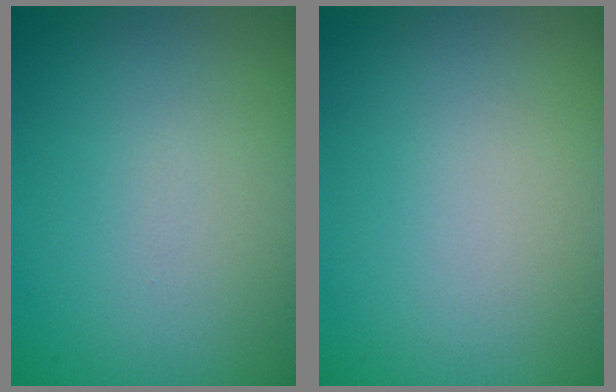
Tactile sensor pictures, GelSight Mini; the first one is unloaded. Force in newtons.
{"total": 0.0}